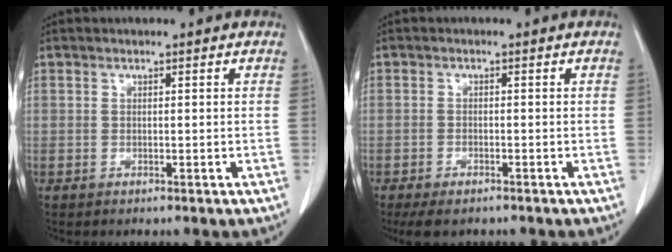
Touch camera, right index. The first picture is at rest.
{"total": 4.2, "force": [-3.3, 1.5, 2.2], "torque": [-0.033, -0.008, -0.047]}